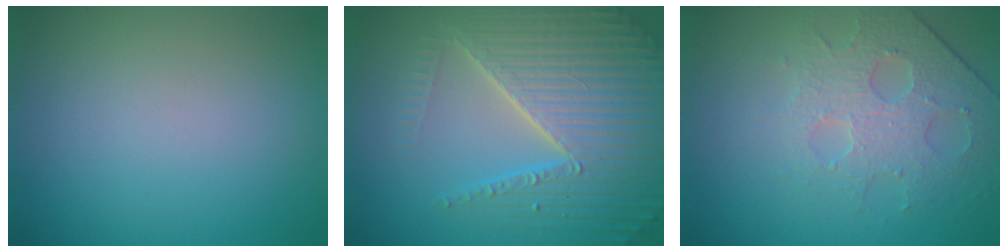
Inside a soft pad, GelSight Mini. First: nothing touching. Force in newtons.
{"total": 6.4, "press": 6.2, "slide": 1.5}
{"total": 4.3, "press": 3.5, "slide": 2.5}